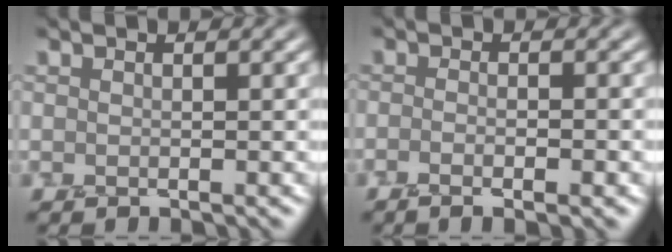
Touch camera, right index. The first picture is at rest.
{"total": 3.2, "force": [-1.2, 1.1, 2.7], "torque": [-0.020, 0.001, -0.021]}